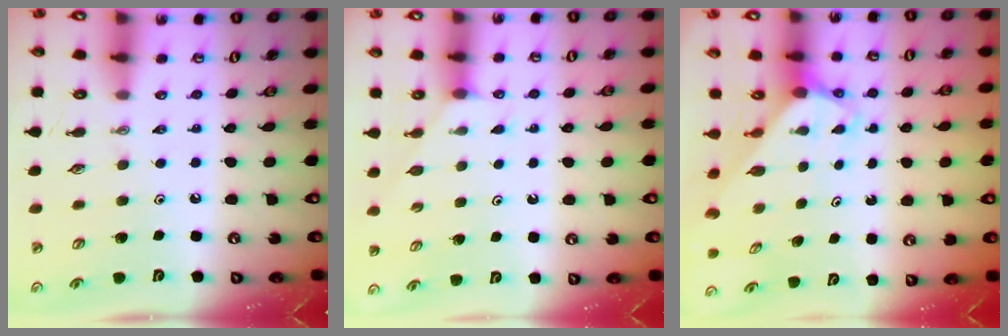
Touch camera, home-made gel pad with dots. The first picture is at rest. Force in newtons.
{"total": 5.2, "press": 5.2, "slide": 0.4}
{"total": 3.0, "press": 3.0, "slide": 0.2}